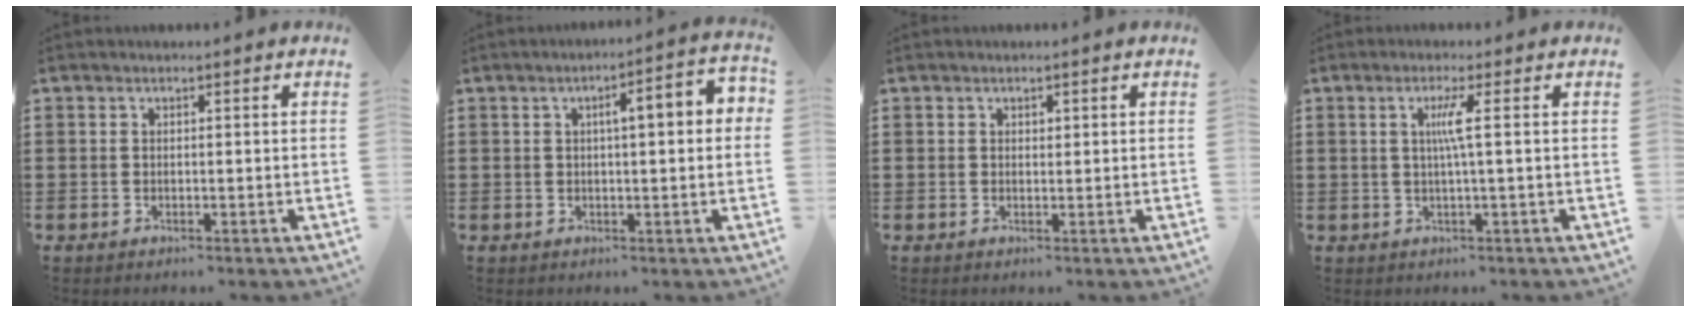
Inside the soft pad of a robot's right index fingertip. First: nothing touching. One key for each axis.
{"total": 4.8, "fx": 0.6, "fy": 0.9, "fz": 4.6, "tx": -0.070, "ty": 0.001, "tz": 0.002}
{"total": 0.6, "fx": 0.3, "fy": 0.4, "fz": 0.2, "tx": -0.005, "ty": 0.003, "tz": 0.006}
{"total": 3.4, "fx": 0.4, "fy": -0.5, "fz": 3.3, "tx": -0.065, "ty": -0.005, "tz": 0.001}